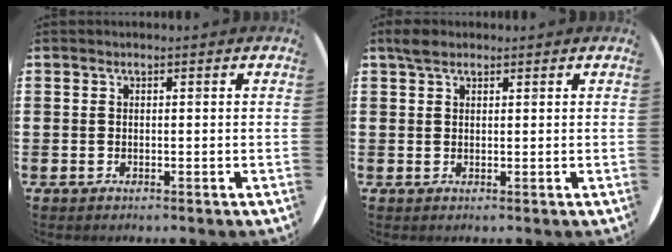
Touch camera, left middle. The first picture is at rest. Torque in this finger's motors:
{"motor_torque": [0.34, -0.21, -0.15, -0.06]}